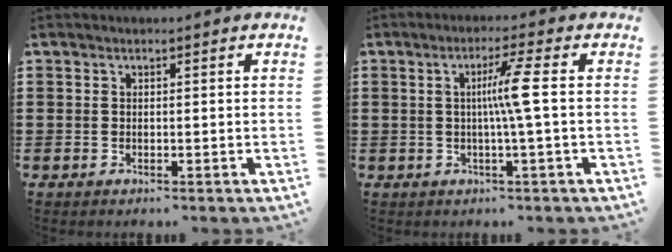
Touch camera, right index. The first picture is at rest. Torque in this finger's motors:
{"motor_torque": [1.16, -0.25, 0.16, 0.15]}